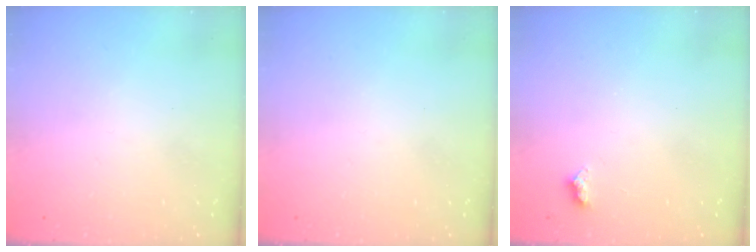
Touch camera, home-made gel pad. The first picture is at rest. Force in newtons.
{"total": 0.0}
{"total": 5.1, "press": 5.0, "slide": 0.6}